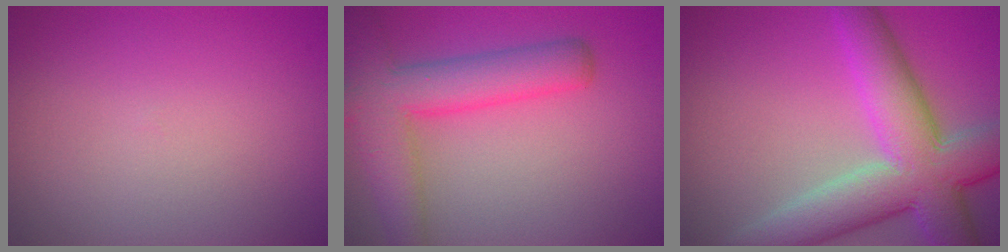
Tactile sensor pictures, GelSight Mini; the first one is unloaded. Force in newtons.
{"total": 6.6, "press": 6.6, "slide": 0.4}
{"total": 10.0, "press": 10.0, "slide": 0.5}